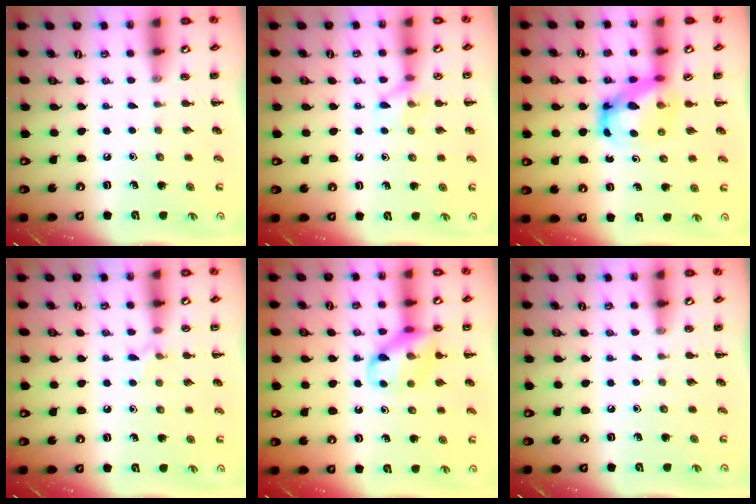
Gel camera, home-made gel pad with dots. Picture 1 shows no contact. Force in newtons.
{"total": 7.1, "press": 7.0, "slide": 1.5}
{"total": 6.4, "press": 6.3, "slide": 1.4}
{"total": 5.9, "press": 5.6, "slide": 1.9}
{"total": 12.4, "press": 12.3, "slide": 1.6}
{"total": 0.0}